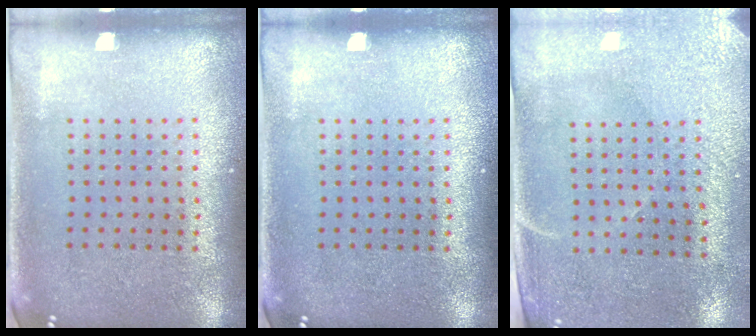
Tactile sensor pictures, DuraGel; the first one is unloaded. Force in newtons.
{"total": 0.0}
{"total": 2.9, "press": 2.5, "slide": 1.5}